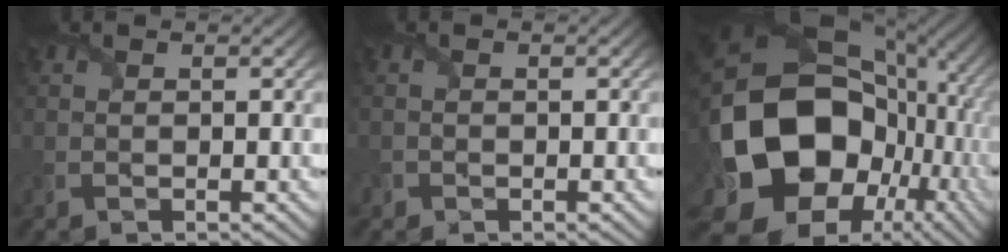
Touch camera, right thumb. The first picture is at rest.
{"total": 0.7, "force": [-0.4, 0.6, -0.1], "torque": [0.007, -0.005, -0.009]}
{"total": 22.1, "force": [-0.6, 17.7, 13.2], "torque": [-0.321, -0.039, 0.021]}